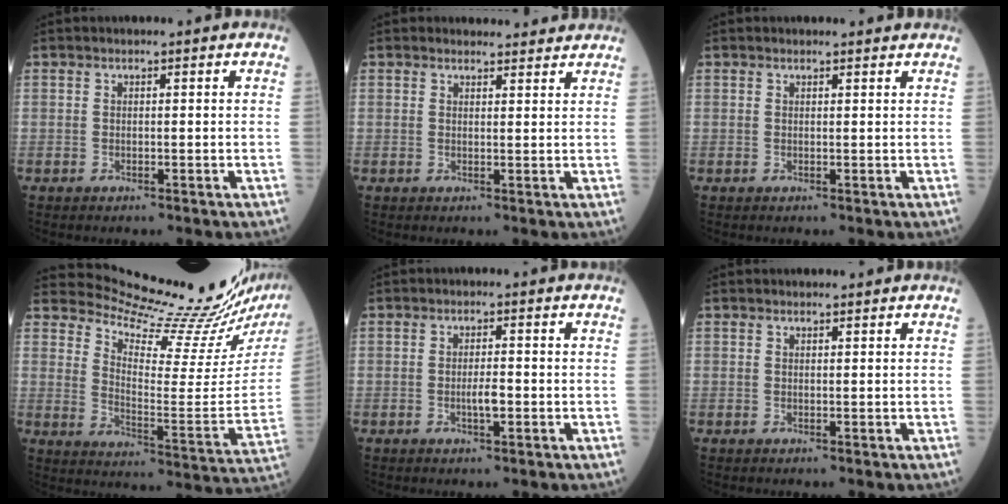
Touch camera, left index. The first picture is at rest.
{"total": 4.3, "force": [4.1, 1.2, 0.3], "torque": [0.001, 0.004, 0.041]}
{"total": 2.0, "force": [1.9, 0.5, 0.1], "torque": [-0.006, 0.004, 0.018]}
{"total": 19.8, "force": [19.2, -0.9, 4.9], "torque": [-0.091, -0.130, 0.254]}
{"total": 2.2, "force": [-0.8, 0.4, 2.0], "torque": [-0.034, -0.002, -0.015]}
{"total": 0.9, "force": [0.9, 0.1, 0.1], "torque": [-0.006, 0.004, 0.013]}